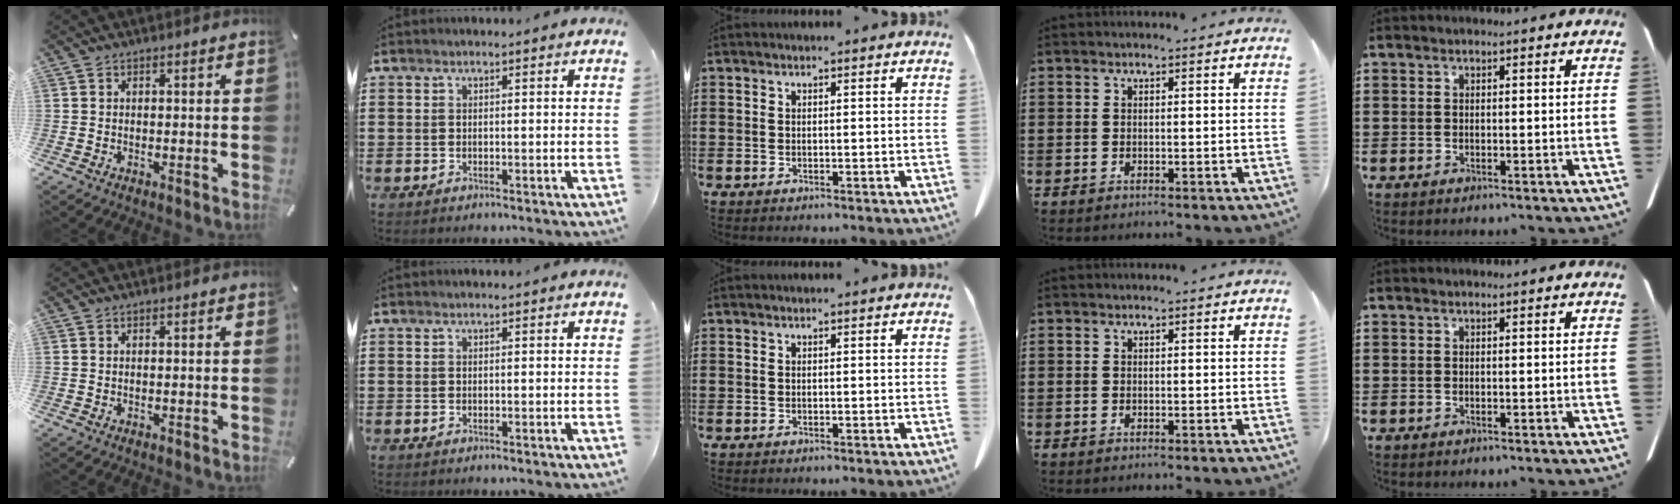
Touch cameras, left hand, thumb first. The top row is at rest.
{}